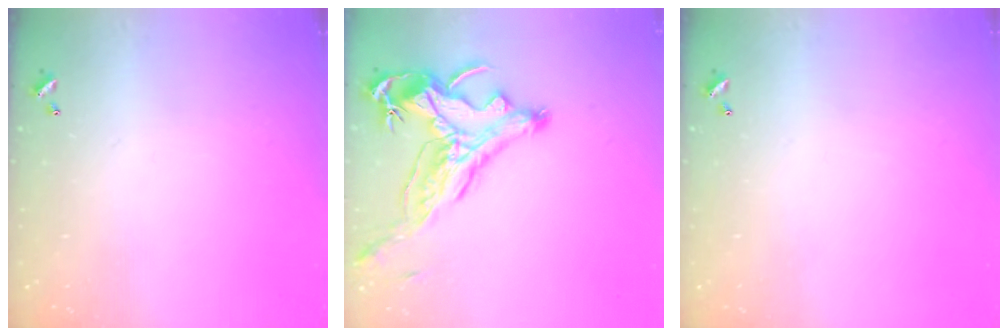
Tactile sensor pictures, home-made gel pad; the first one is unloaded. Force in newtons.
{"total": 2.9, "press": 2.5, "slide": 1.3}
{"total": 0.0}